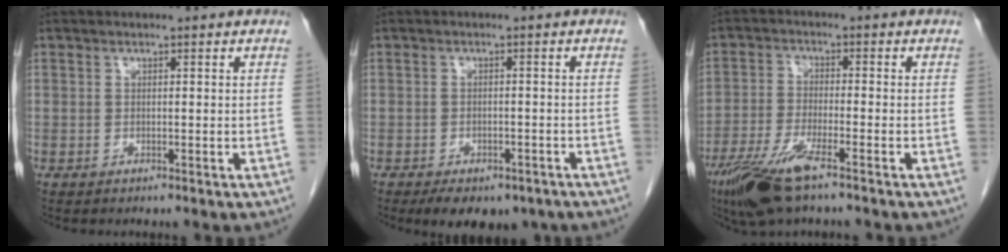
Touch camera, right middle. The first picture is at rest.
{"total": 9.0, "force": [-6.6, 4.3, 4.3], "torque": [-0.052, 0.000, -0.085]}
{"total": 8.7, "force": [-5.7, 1.2, 6.5], "torque": [-0.134, -0.020, -0.107]}